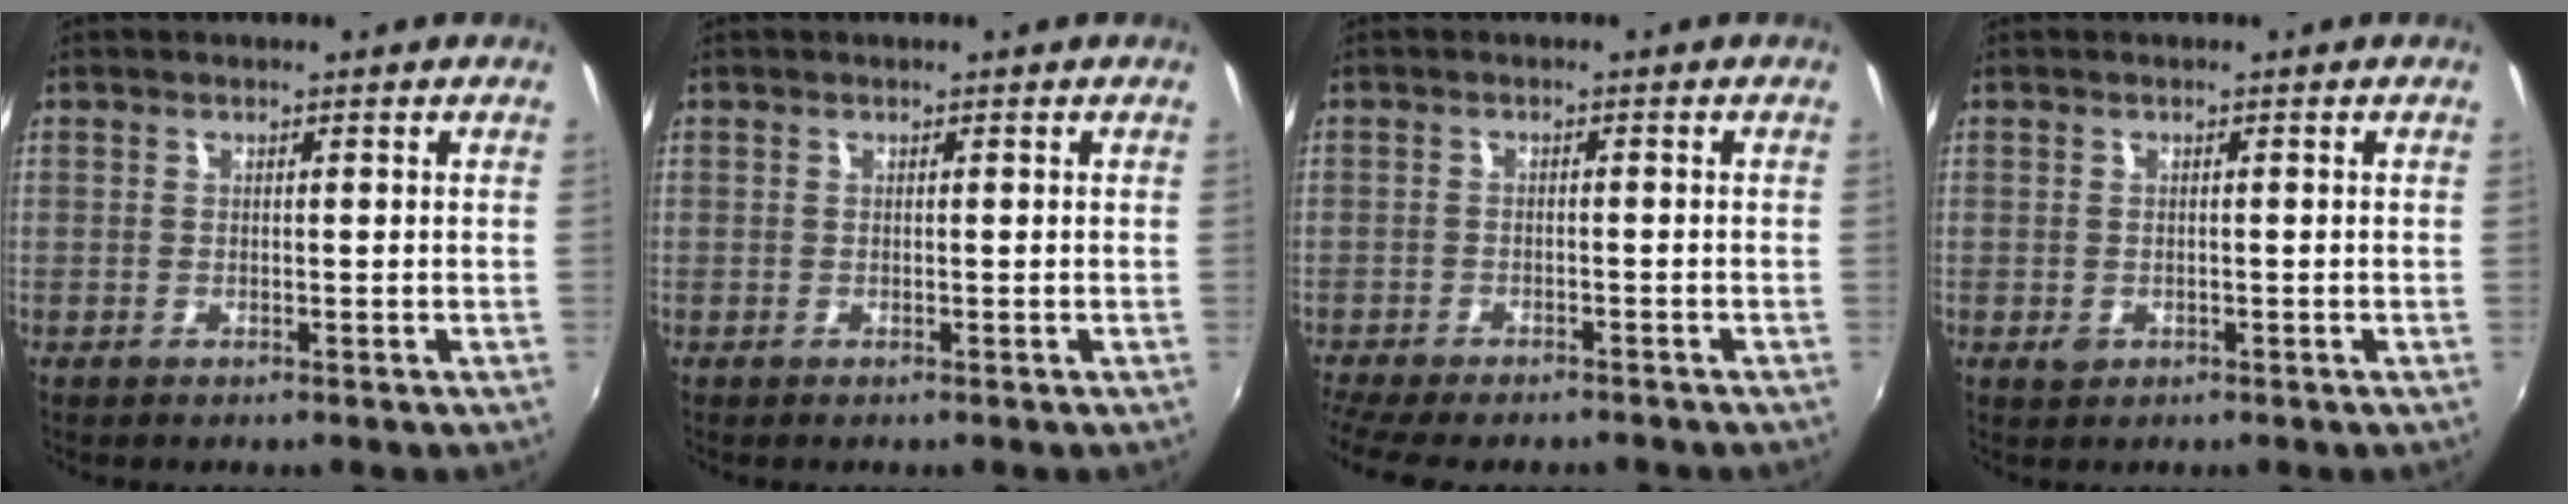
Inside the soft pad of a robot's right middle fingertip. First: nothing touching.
{"total": 0.0}
{"total": 9.2, "force": [-8.1, 1.9, 4.0], "torque": [-0.099, -0.031, -0.130]}
{"total": 1.5, "force": [-0.6, 1.2, 0.7], "torque": [-0.011, -0.001, -0.009]}